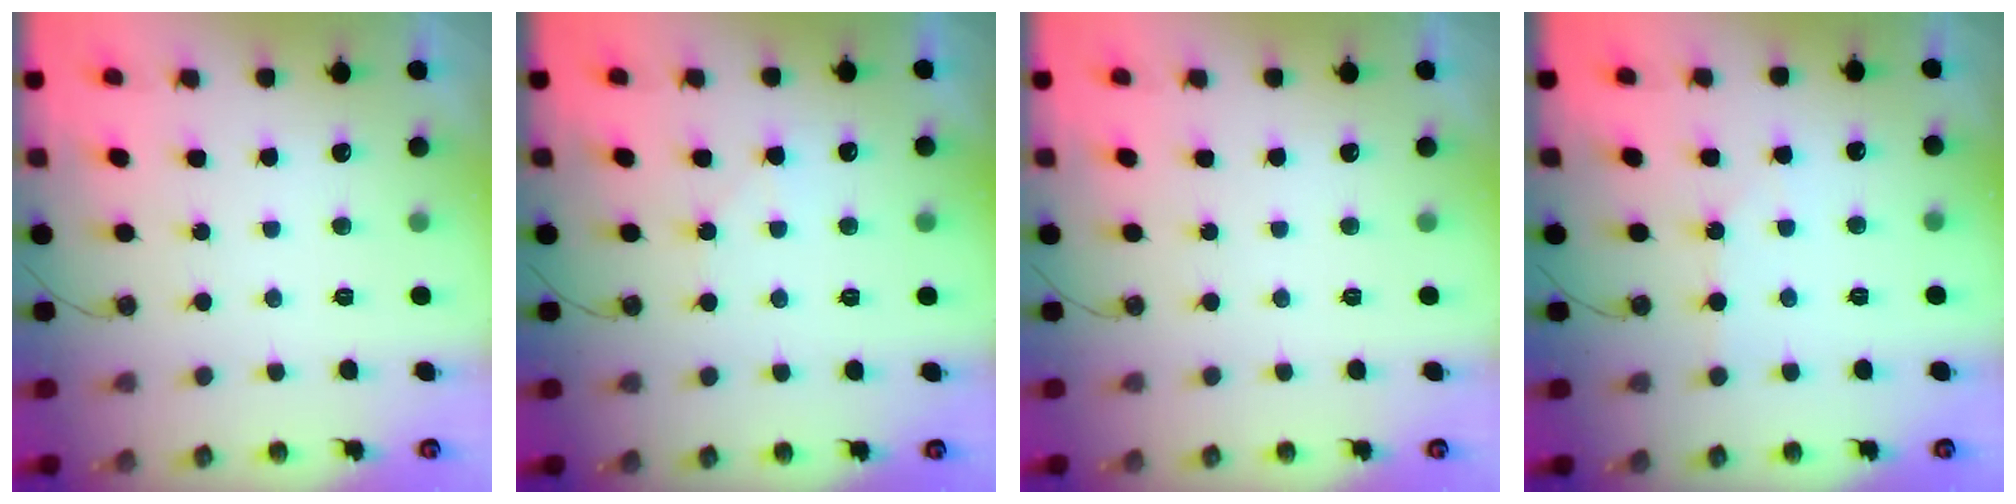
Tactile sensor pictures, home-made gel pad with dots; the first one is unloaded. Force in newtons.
{"total": 4.1, "press": 4.0, "slide": 0.6}
{"total": 0.0}
{"total": 2.8, "press": 2.7, "slide": 0.5}